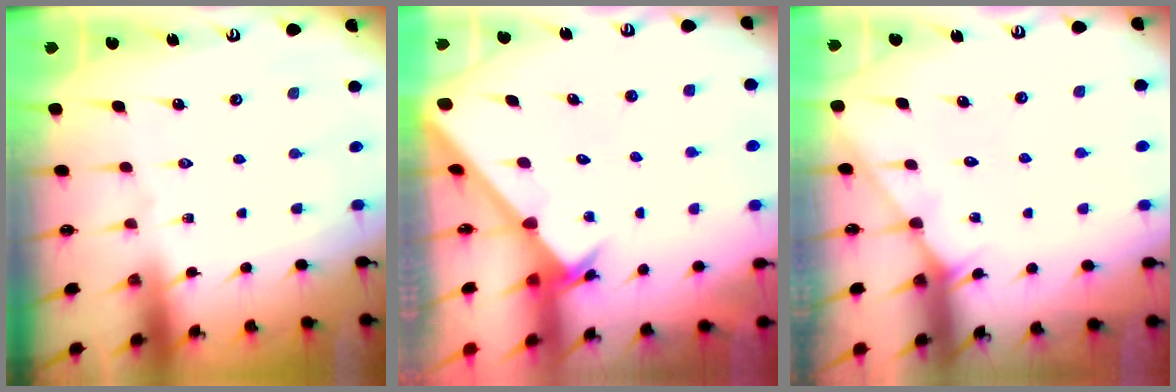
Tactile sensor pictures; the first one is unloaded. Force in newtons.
{"total": 2.4, "press": 2.4, "slide": 0.2}
{"total": 3.3, "press": 3.2, "slide": 0.4}